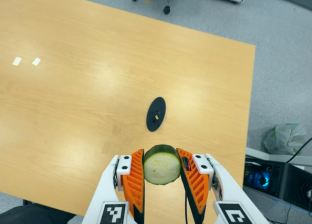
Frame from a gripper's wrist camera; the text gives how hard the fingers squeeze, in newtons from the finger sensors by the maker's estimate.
{"total": 12.0, "left": 11.5, "right": 12.6}